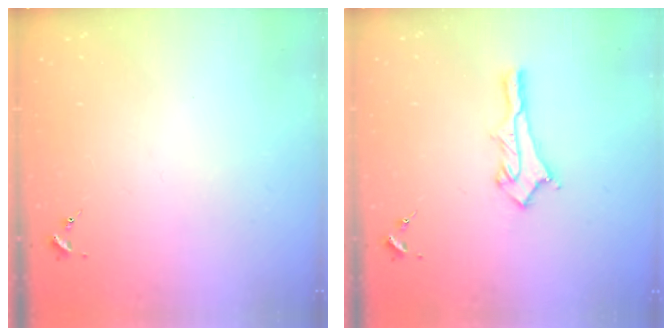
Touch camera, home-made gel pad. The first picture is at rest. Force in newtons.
{"total": 12.5, "press": 12.5, "slide": 1.2}